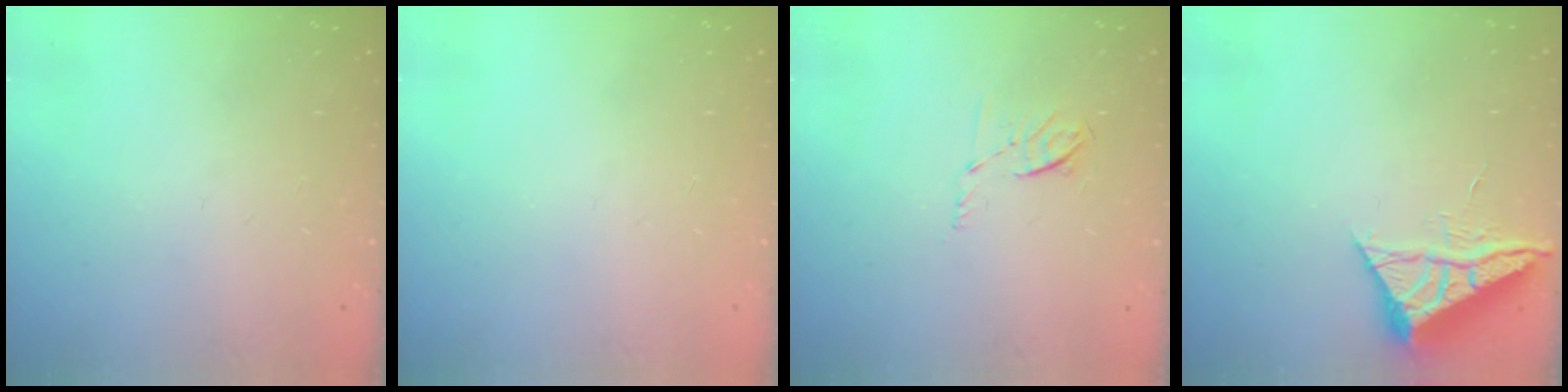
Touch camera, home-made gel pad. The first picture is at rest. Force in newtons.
{"total": 0.0}
{"total": 5.7, "press": 5.6, "slide": 1.2}
{"total": 6.0, "press": 5.9, "slide": 0.4}